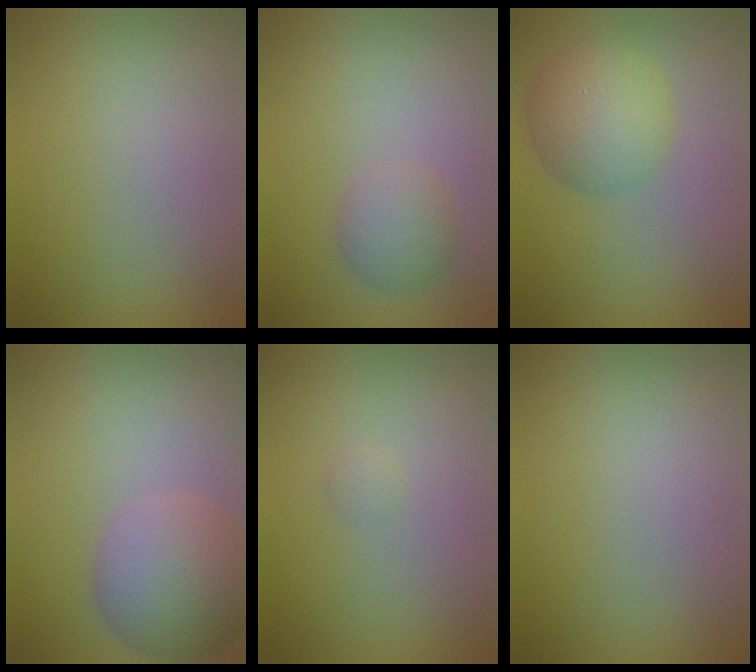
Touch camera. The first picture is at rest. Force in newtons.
{"total": 2.7, "press": 2.7, "slide": 0.1}
{"total": 4.9, "press": 4.9, "slide": 0.1}
{"total": 7.3, "press": 7.3, "slide": 0.3}
{"total": 0.5, "press": 0.5, "slide": 0.0}
{"total": 0.0}